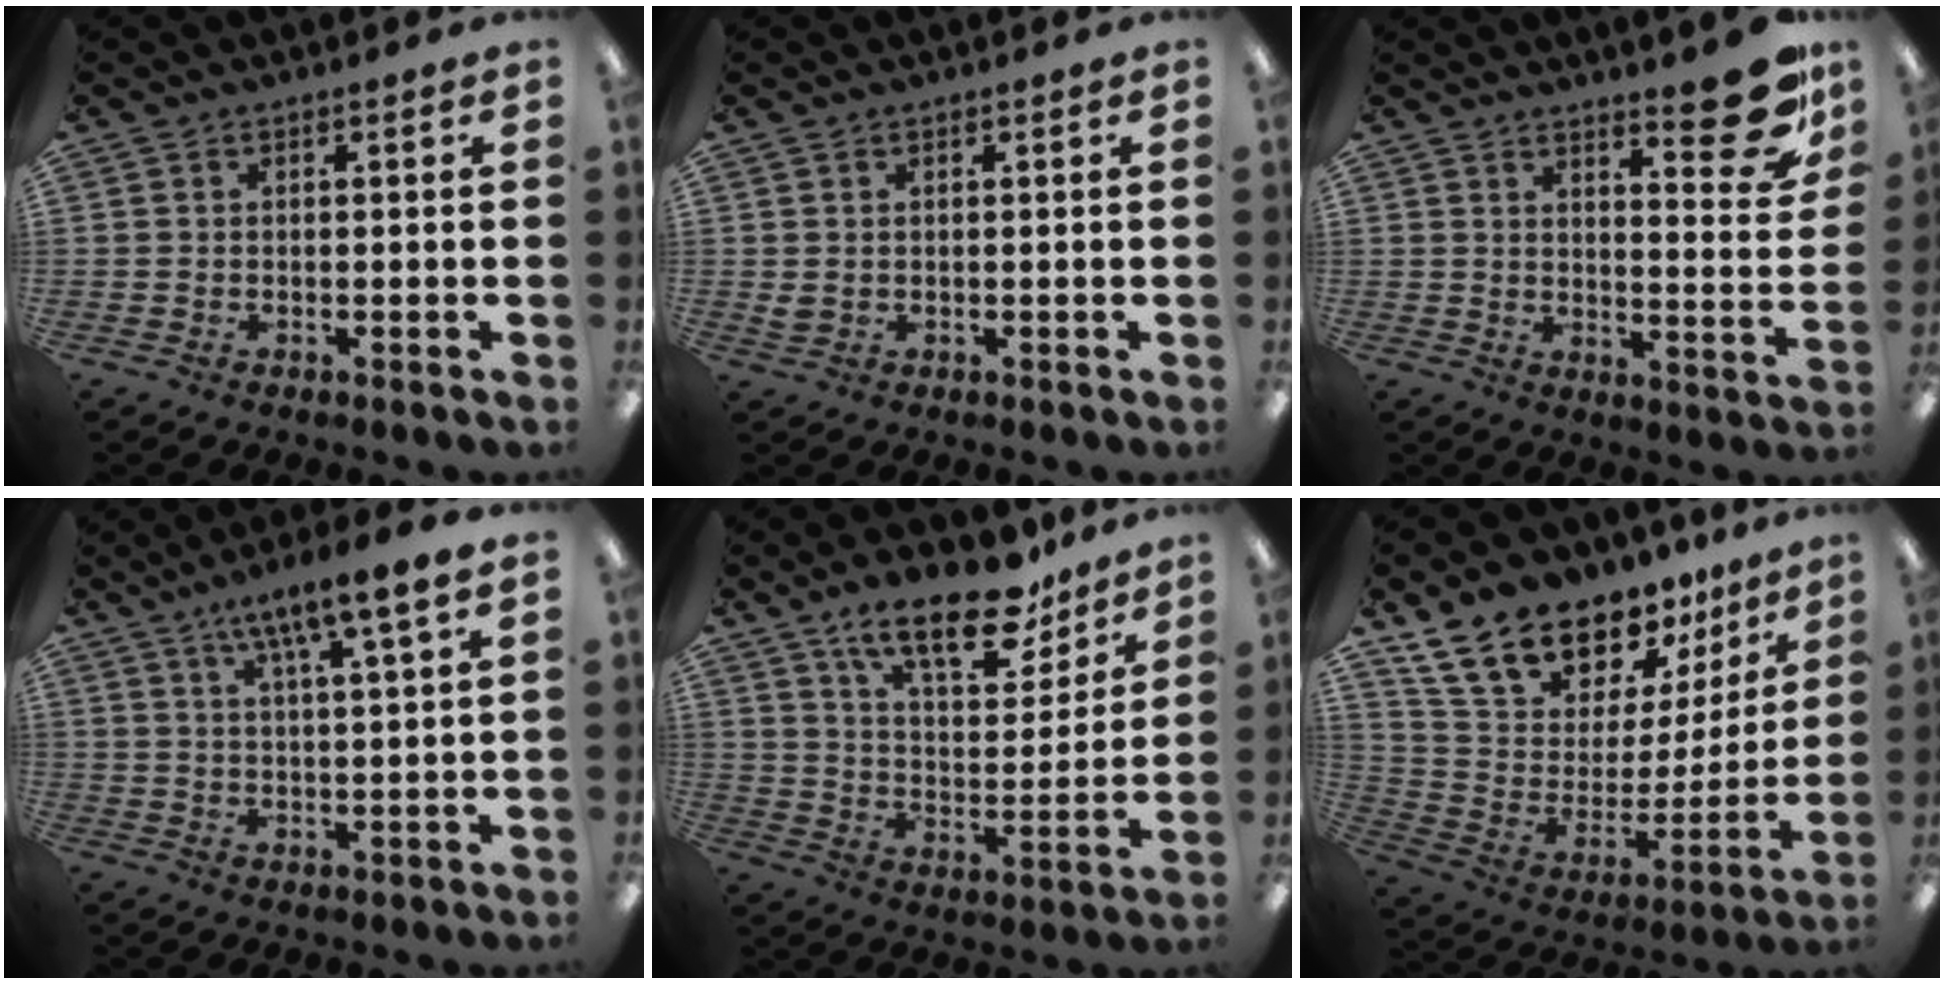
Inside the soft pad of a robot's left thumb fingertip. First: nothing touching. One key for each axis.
{"total": 1.6, "fx": 0.7, "fy": 1.2, "fz": 0.7, "tx": -0.009, "ty": 0.000, "tz": 0.012}
{"total": 14.2, "fx": 10.2, "fy": 3.9, "fz": 9.1, "tx": -0.097, "ty": -0.075, "tz": 0.162}
{"total": 8.5, "fx": 6.4, "fy": 0.4, "fz": 5.6, "tx": -0.099, "ty": -0.033, "tz": 0.107}
{"total": 18.4, "fx": 13.1, "fy": 7.2, "fz": 10.7, "tx": -0.167, "ty": -0.073, "tz": 0.220}
{"total": 18.0, "fx": 15.4, "fy": 7.7, "fz": 5.3, "tx": -0.112, "ty": -0.125, "tz": 0.280}